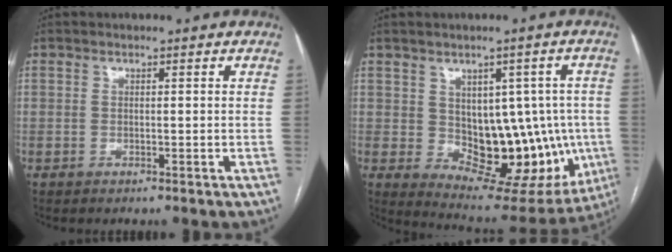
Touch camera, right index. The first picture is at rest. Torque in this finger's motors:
{"motor_torque": [1.54, -0.07, 0.25, 0.05]}